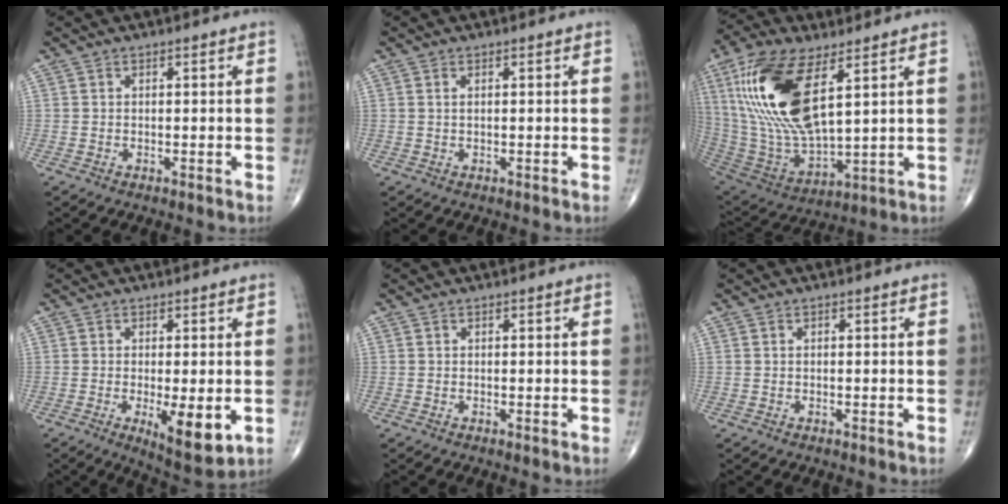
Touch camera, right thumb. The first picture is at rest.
{"total": 0.6, "force": [0.3, 0.2, 0.5], "torque": [-0.013, 0.004, 0.006]}
{"total": 22.8, "force": [7.9, 9.5, 19.2], "torque": [-0.399, -0.031, 0.157]}
{"total": 8.3, "force": [-2.0, 2.7, 7.6], "torque": [-0.114, -0.023, -0.026]}
{"total": 0.0}
{"total": 0.0}